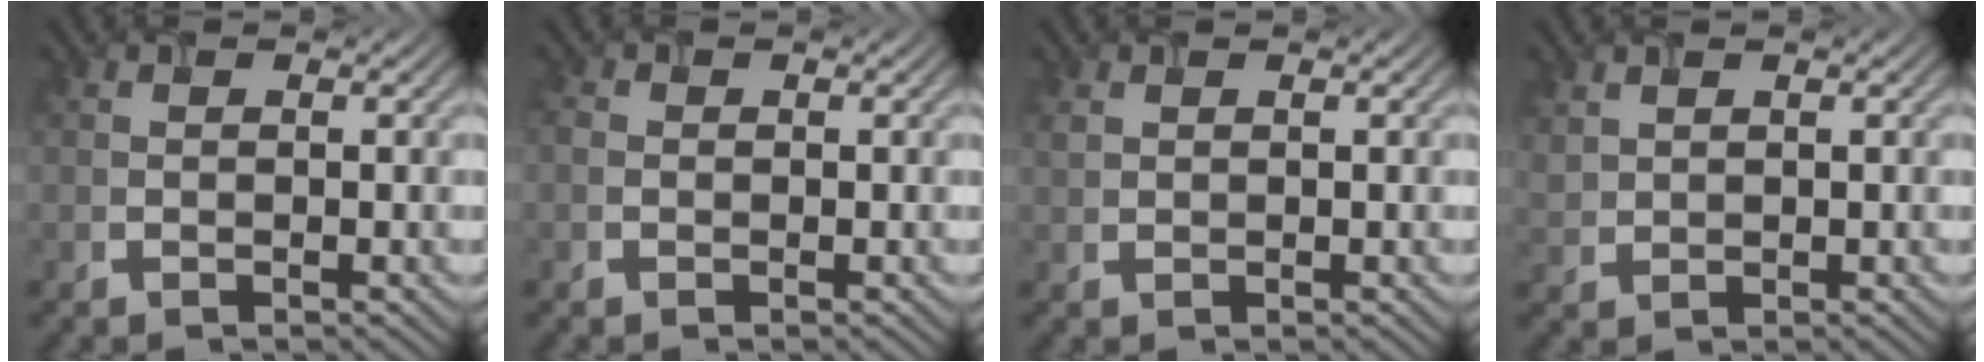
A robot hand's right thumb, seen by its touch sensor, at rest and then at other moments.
{"total": 0.9, "force": [-0.1, 0.8, 0.4], "torque": [-0.008, -0.001, -0.004]}
{"total": 1.0, "force": [0.6, 0.6, 0.4], "torque": [-0.016, 0.000, 0.016]}
{"total": 1.8, "force": [1.3, 1.0, 0.7], "torque": [-0.024, 0.000, 0.034]}